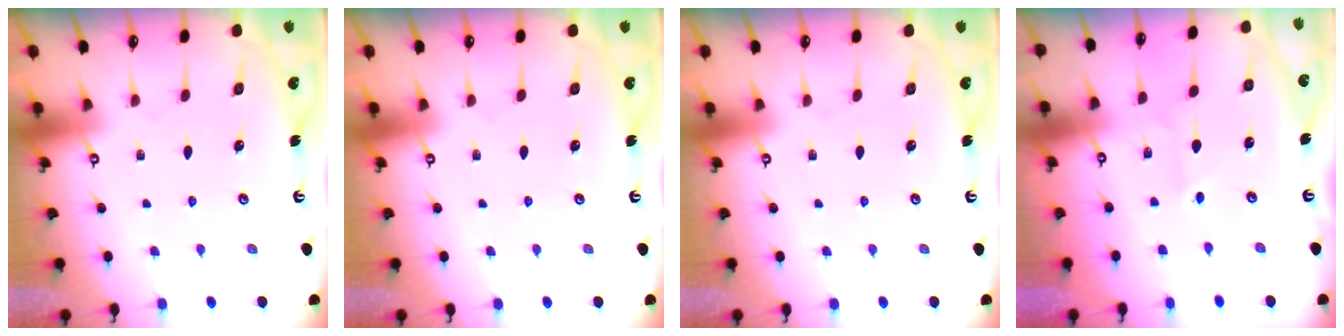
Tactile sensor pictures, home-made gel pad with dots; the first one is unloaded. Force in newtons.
{"total": 0.0}
{"total": 0.0}
{"total": 2.4, "press": 2.4, "slide": 0.2}